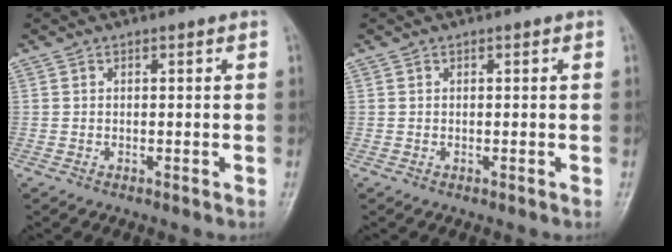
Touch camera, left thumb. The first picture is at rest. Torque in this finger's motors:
{"motor_torque": [0.00, 0.00, 0.00, 0.00, 0.00]}